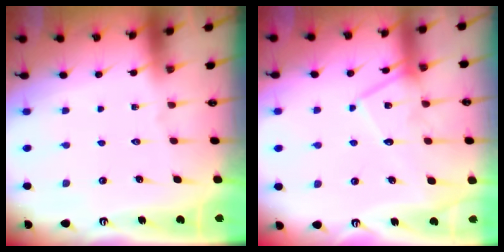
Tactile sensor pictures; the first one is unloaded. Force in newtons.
{"total": 13.5, "press": 13.4, "slide": 1.1}